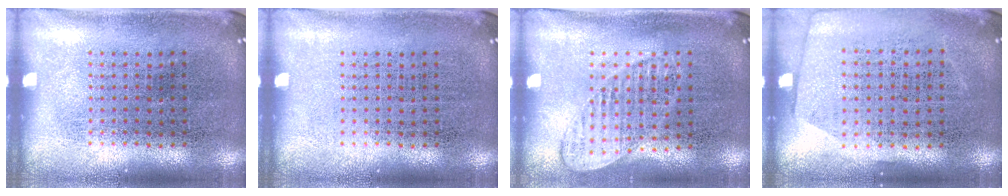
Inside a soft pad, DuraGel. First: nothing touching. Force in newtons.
{"total": 0.0}
{"total": 1.0, "press": 1.0, "slide": 0.1}
{"total": 0.5, "press": 0.0, "slide": 0.5}